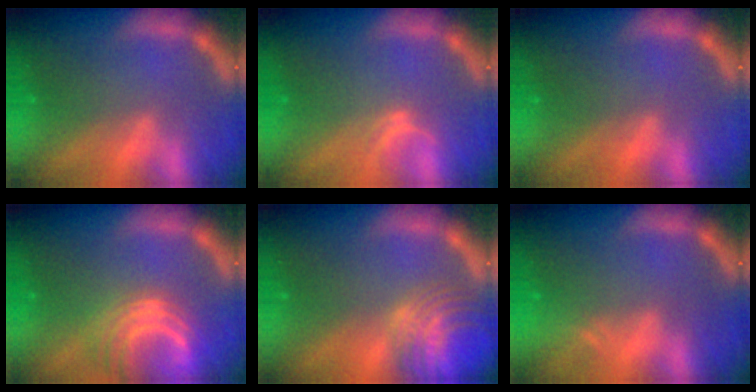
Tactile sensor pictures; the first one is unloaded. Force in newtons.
{"total": 1.0}
{"total": 0.0}
{"total": 7.0}
{"total": 8.5}
{"total": 1.5}